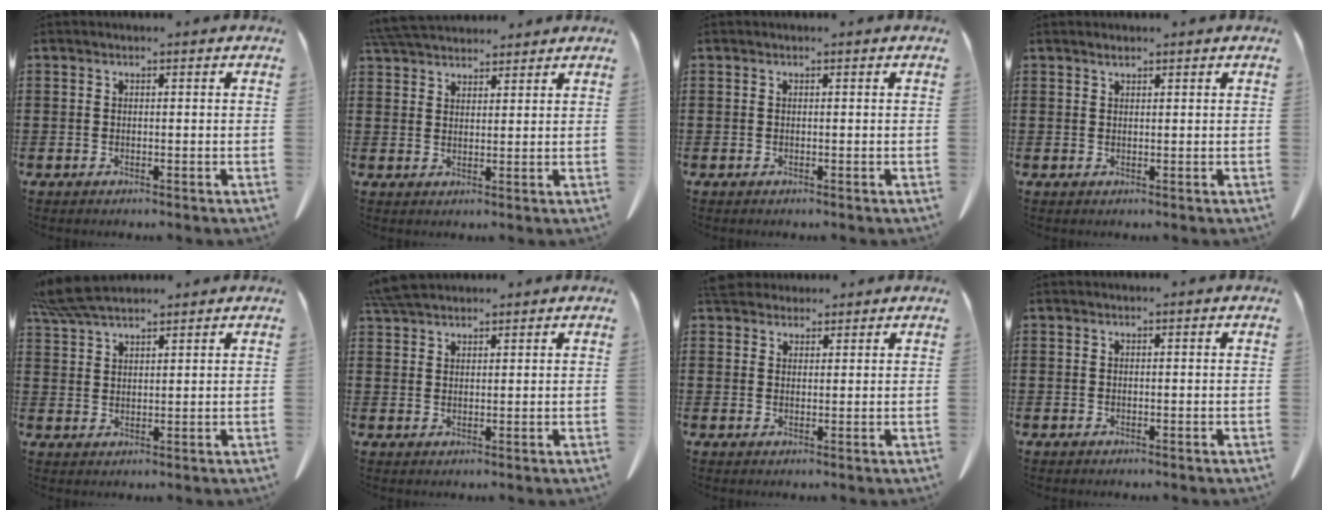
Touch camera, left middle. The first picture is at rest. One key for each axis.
{"total": 5.2, "fx": 4.9, "fy": 1.0, "fz": 1.3, "tx": -0.039, "ty": -0.012, "tz": 0.096}
{"total": 0.0}
{"total": 1.0, "fx": 0.8, "fy": 0.2, "fz": 0.5, "tx": -0.012, "ty": -0.001, "tz": 0.017}
{"total": 6.5, "fx": 5.7, "fy": 1.2, "fz": 2.9, "tx": -0.075, "ty": -0.011, "tz": 0.110}
{"total": 4.6, "fx": 4.2, "fy": 0.9, "fz": 1.5, "tx": -0.042, "ty": -0.005, "tz": 0.083}
{"total": 4.1, "fx": 3.7, "fy": 1.3, "fz": 1.1, "tx": -0.025, "ty": -0.008, "tz": 0.070}
{"total": 0.0}